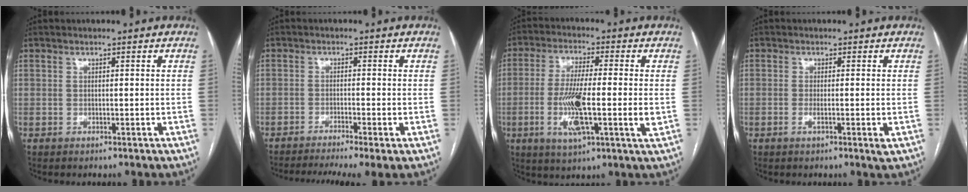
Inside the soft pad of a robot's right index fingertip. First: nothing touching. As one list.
[{"total": 8.4, "force": [-6.3, 0.4, 5.5], "torque": [-0.084, -0.010, -0.101]}, {"total": 11.6, "force": [-1.8, 1.2, 11.3], "torque": [-0.215, -0.009, -0.037]}, {"total": 2.6, "force": [-0.6, 0.1, 2.6], "torque": [-0.039, -0.007, -0.010]}]